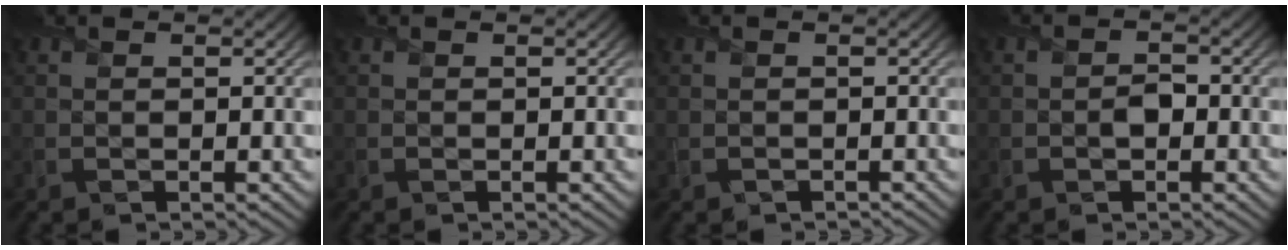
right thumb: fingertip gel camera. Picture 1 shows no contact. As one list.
[{"total": 0.0}, {"total": 0.7, "force": [-0.5, 0.5, 0.0], "torque": [0.000, -0.007, -0.009]}, {"total": 1.6, "force": [-0.6, 1.2, 0.9], "torque": [-0.014, 0.000, -0.013]}]